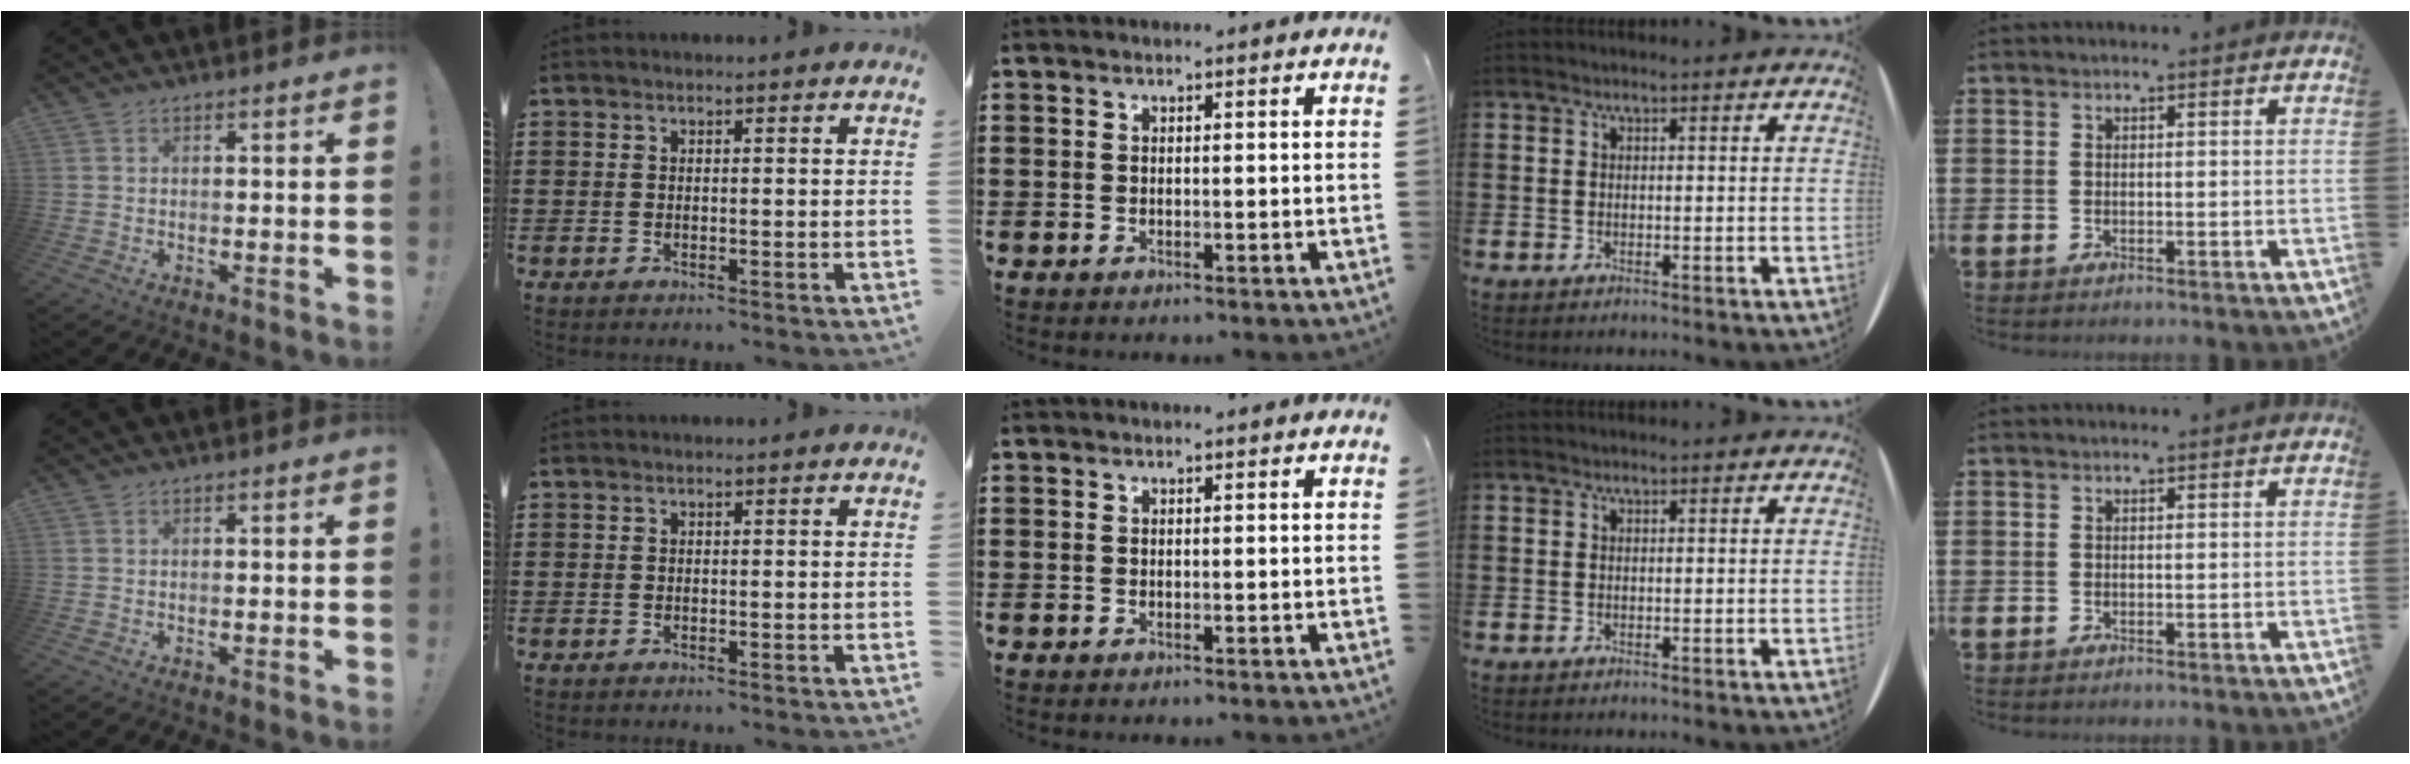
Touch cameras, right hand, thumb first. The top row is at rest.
{}